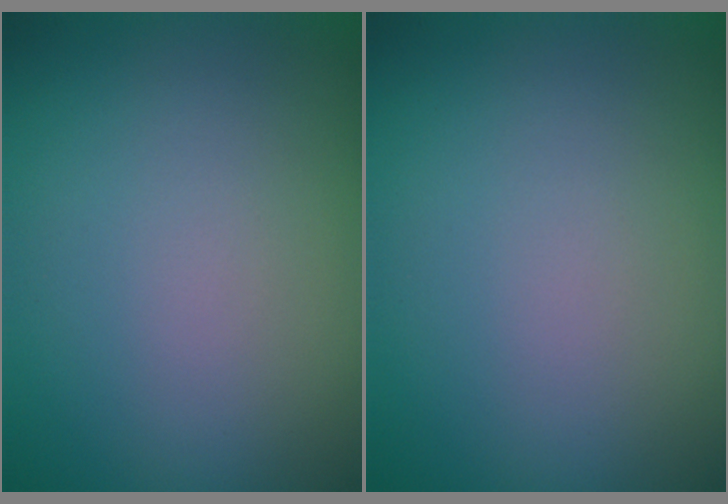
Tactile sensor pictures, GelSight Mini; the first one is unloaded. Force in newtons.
{"total": 0.0}